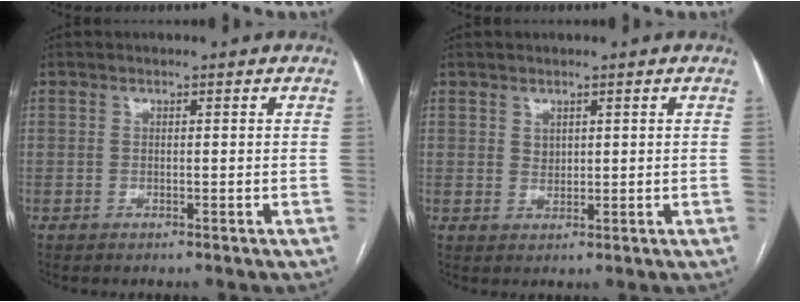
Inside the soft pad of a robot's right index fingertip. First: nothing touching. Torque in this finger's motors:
{"motor_torque": [-0.01, 0.01, 0.01, 0.00]}